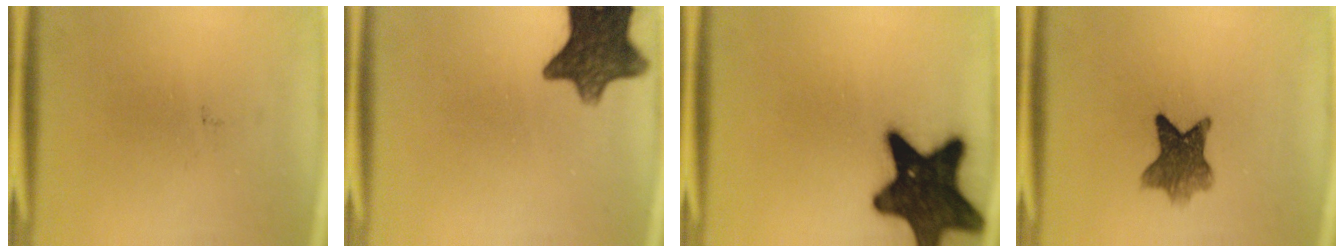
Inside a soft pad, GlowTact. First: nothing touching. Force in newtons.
{"total": 11.6}
{"total": 19.1}
{"total": 7.2}